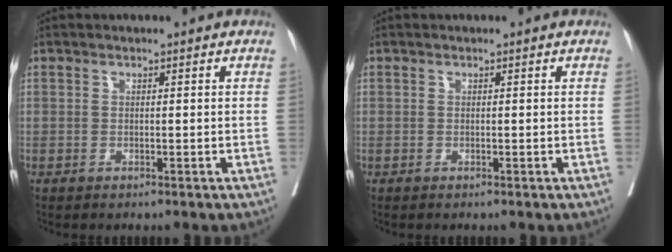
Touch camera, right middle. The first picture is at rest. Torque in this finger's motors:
{"motor_torque": [-0.24, -0.59, 0.11, 0.00]}